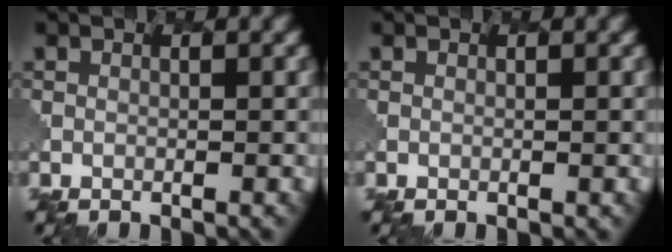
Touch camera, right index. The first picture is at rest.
{"total": 0.0}